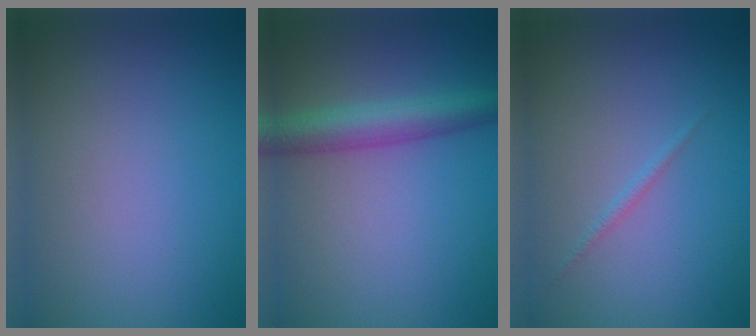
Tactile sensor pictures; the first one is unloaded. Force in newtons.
{"total": 4.5, "press": 4.5, "slide": 0.1}
{"total": 0.7, "press": 0.7, "slide": 0.0}